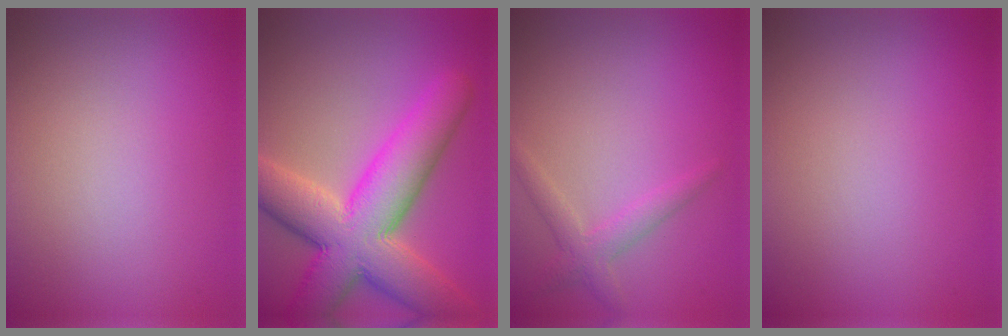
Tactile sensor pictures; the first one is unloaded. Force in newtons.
{"total": 11.5, "press": 11.5, "slide": 0.8}
{"total": 1.9, "press": 1.9, "slide": 0.0}
{"total": 0.0}